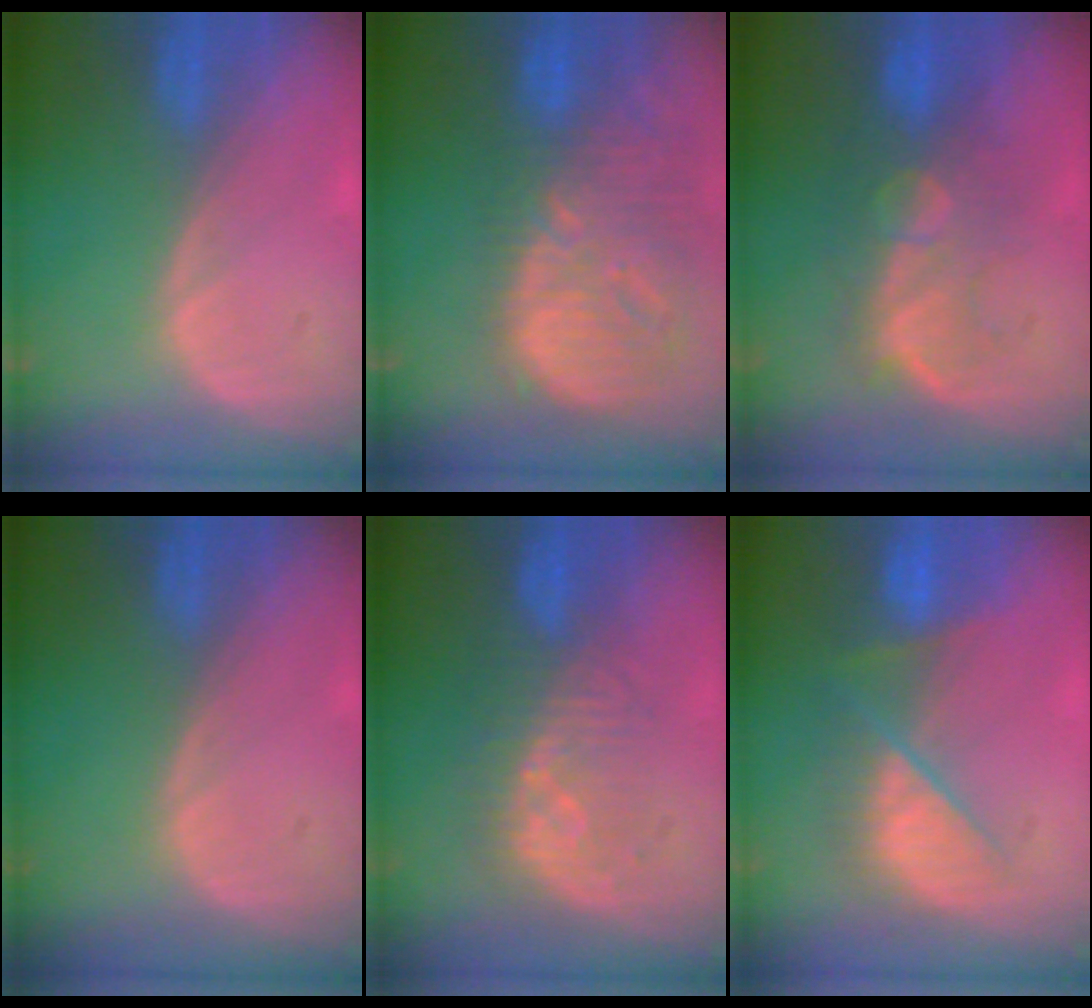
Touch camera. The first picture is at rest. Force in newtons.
{"total": 13.4, "press": 11.6, "slide": 6.8}
{"total": 8.8, "press": 8.2, "slide": 3.2}
{"total": 0.0}
{"total": 7.8, "press": 7.5, "slide": 2.0}
{"total": 7.3, "press": 7.2, "slide": 1.0}